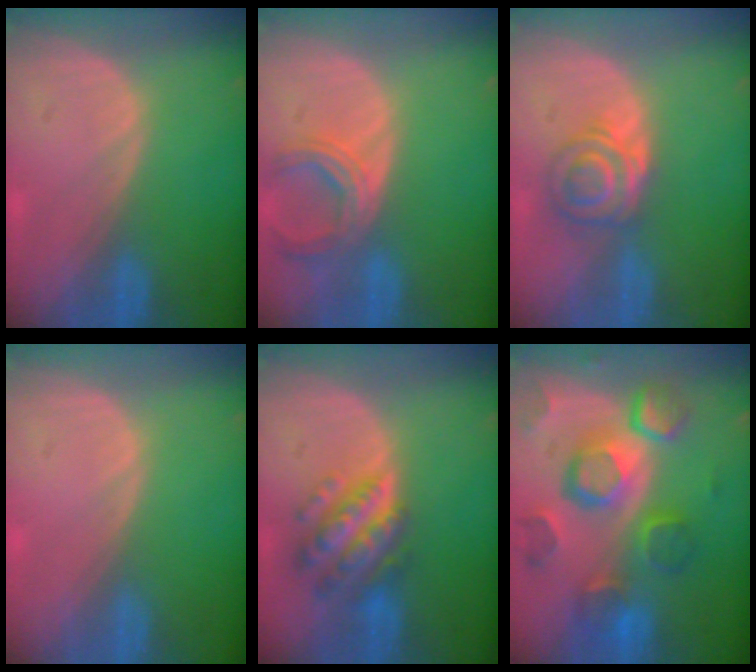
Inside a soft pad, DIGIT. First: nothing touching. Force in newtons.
{"total": 6.0, "press": 5.6, "slide": 2.3}
{"total": 5.6, "press": 5.3, "slide": 1.9}
{"total": 0.0}
{"total": 7.7, "press": 7.7, "slide": 0.4}
{"total": 12.4, "press": 10.7, "slide": 6.1}